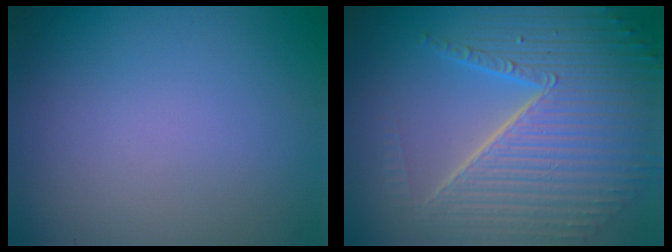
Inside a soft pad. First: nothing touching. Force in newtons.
{"total": 9.5, "press": 6.0, "slide": 7.4}